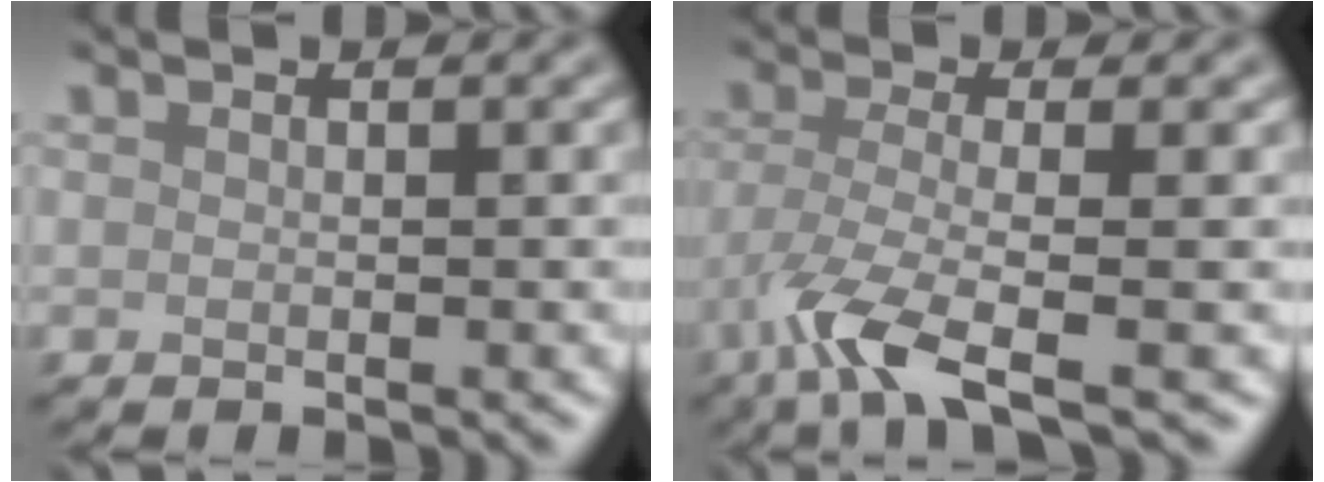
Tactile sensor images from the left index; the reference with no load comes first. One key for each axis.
{"total": 5.1, "fx": -2.7, "fy": 1.1, "fz": 4.2, "tx": -0.089, "ty": -0.013, "tz": -0.063}